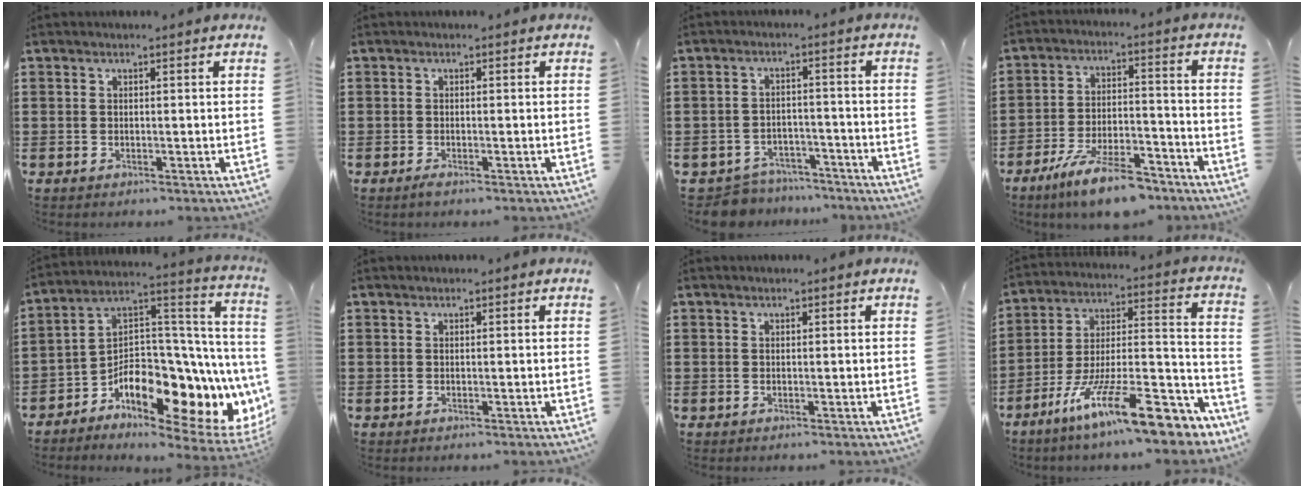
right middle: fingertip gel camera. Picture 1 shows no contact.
{"total": 0.5, "force": [-0.3, 0.0, 0.4], "torque": [-0.007, -0.005, -0.005]}
{"total": 5.1, "force": [-5.1, 0.9, -0.1], "torque": [-0.008, 0.009, -0.106]}
{"total": 10.2, "force": [-8.3, 1.9, 5.6], "torque": [-0.103, 0.018, -0.156]}
{"total": 11.3, "force": [-6.4, 4.8, 8.0], "torque": [-0.150, -0.035, -0.120]}
{"total": 0.0}
{"total": 0.0}
{"total": 16.9, "force": [-11.1, 3.7, 12.2], "torque": [-0.202, 0.030, -0.183]}